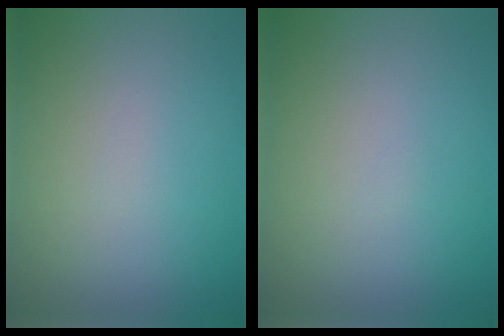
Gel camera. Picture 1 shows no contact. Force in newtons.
{"total": 0.0}